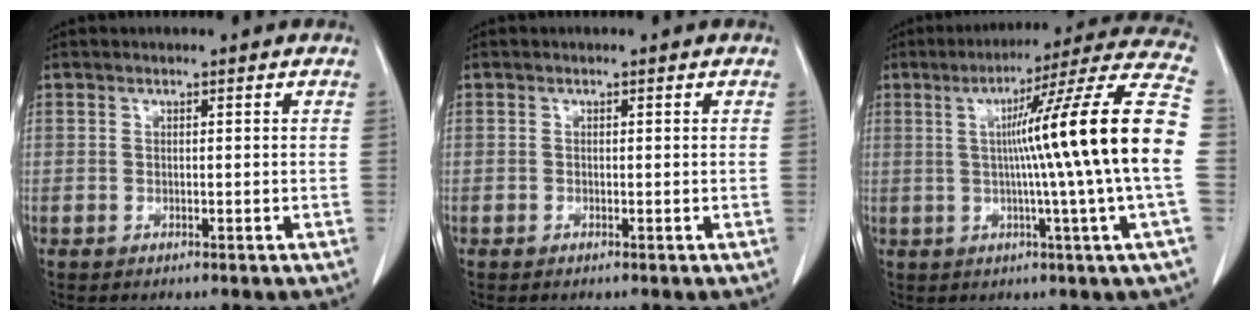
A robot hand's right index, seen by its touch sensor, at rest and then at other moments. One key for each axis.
{"total": 0.0}
{"total": 20.6, "fx": 0.1, "fy": -2.8, "fz": 20.4, "tx": -0.266, "ty": 0.010, "tz": -0.017}